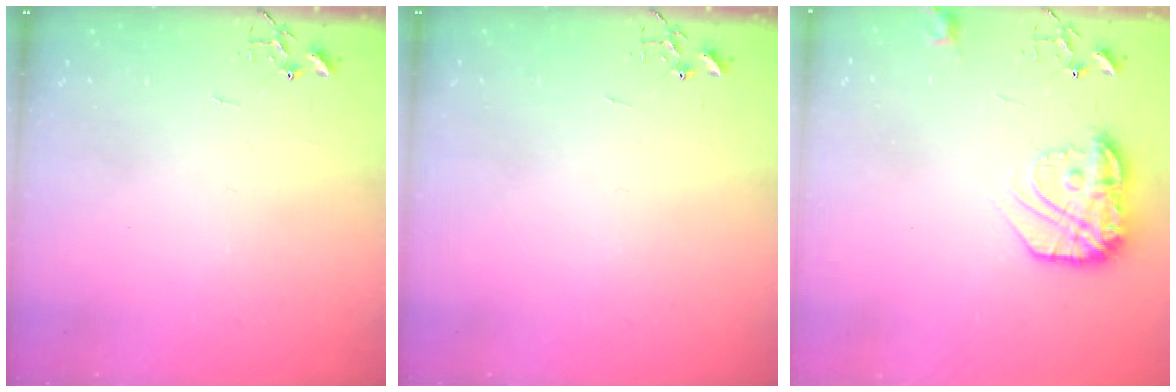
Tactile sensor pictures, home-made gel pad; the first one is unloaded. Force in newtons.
{"total": 0.0}
{"total": 15.1, "press": 15.0, "slide": 1.0}